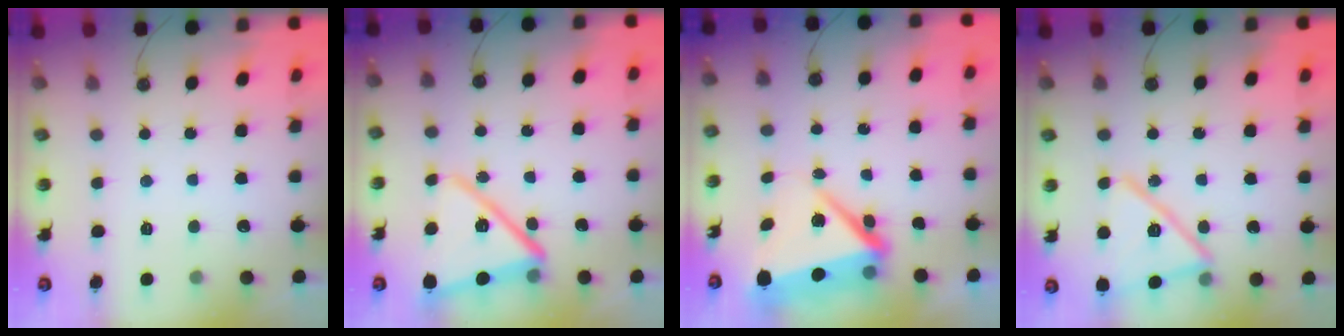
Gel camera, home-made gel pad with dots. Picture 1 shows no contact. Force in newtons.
{"total": 16.6, "press": 16.6, "slide": 1.3}
{"total": 10.4, "press": 9.6, "slide": 4.1}
{"total": 16.4, "press": 16.4, "slide": 0.7}